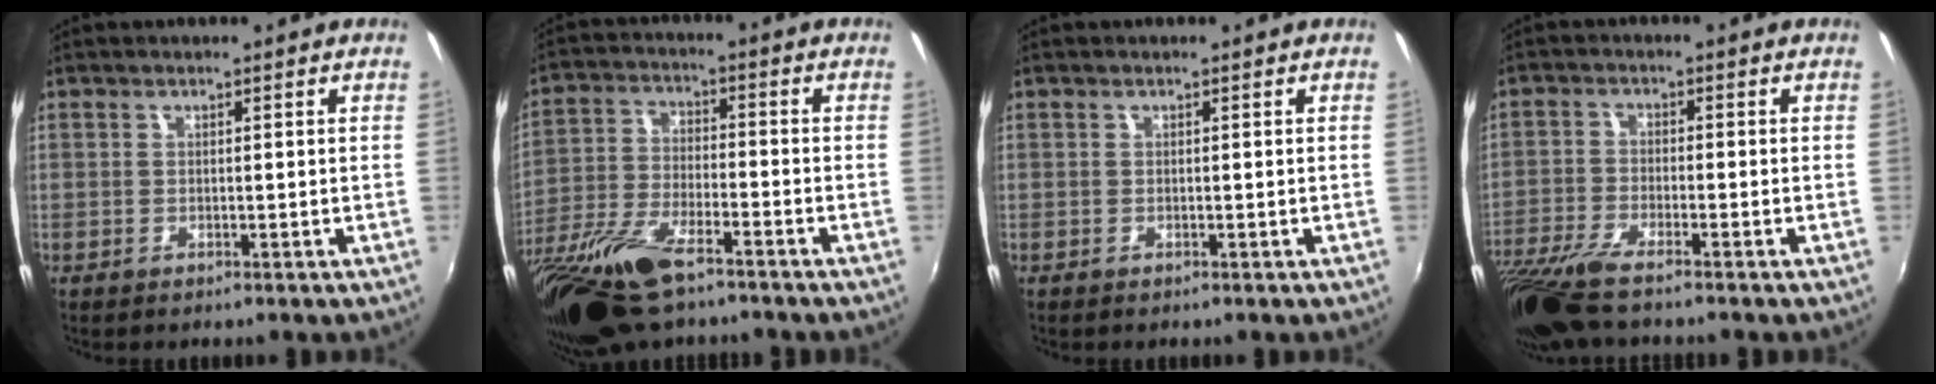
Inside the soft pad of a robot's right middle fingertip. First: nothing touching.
{"total": 17.2, "force": [-12.0, 5.4, 11.1], "torque": [-0.242, -0.039, -0.229]}
{"total": 0.0}
{"total": 11.0, "force": [-8.8, 1.4, 6.6], "torque": [-0.155, -0.040, -0.166]}